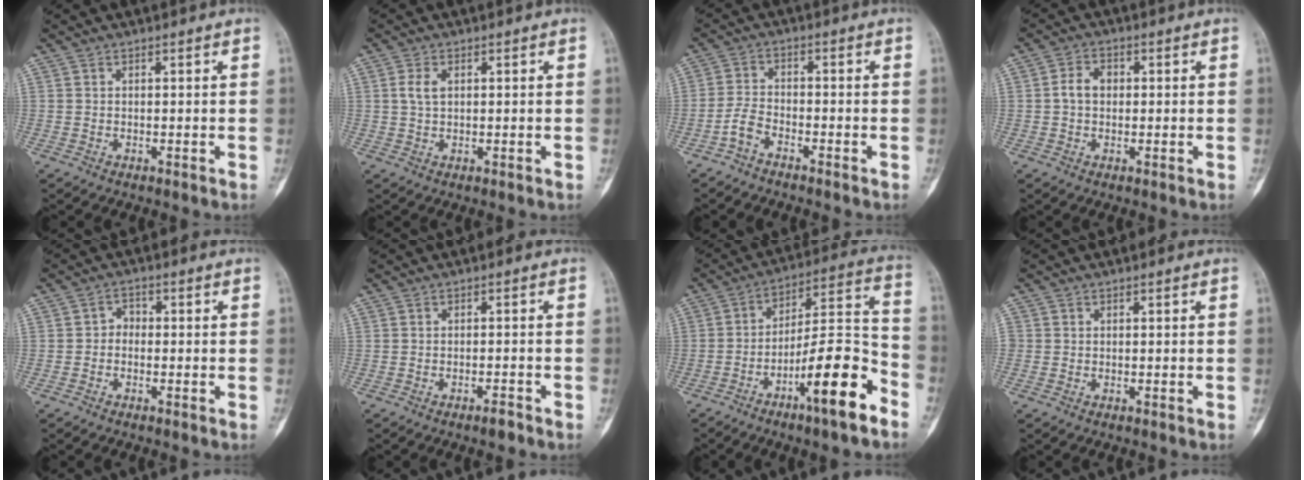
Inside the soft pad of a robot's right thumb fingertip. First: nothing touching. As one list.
[{"total": 2.7, "force": [0.7, 1.6, 2.1], "torque": [-0.045, 0.003, 0.013]}, {"total": 3.4, "force": [-2.5, 1.4, 1.8], "torque": [-0.037, 0.022, -0.054]}, {"total": 3.8, "force": [0.1, 2.9, 2.5], "torque": [-0.043, 0.014, -0.003]}, {"total": 2.2, "force": [-0.6, 1.8, 1.2], "torque": [-0.006, 0.012, -0.021]}, {"total": 1.8, "force": [-1.4, 0.4, 1.0], "torque": [-0.016, 0.007, -0.023]}, {"total": 16.8, "force": [-9.1, 3.0, 13.8], "torque": [-0.221, 0.069, -0.145]}, {"total": 0.6, "force": [-0.1, 0.6, 0.1], "torque": [0.003, 0.003, -0.003]}]